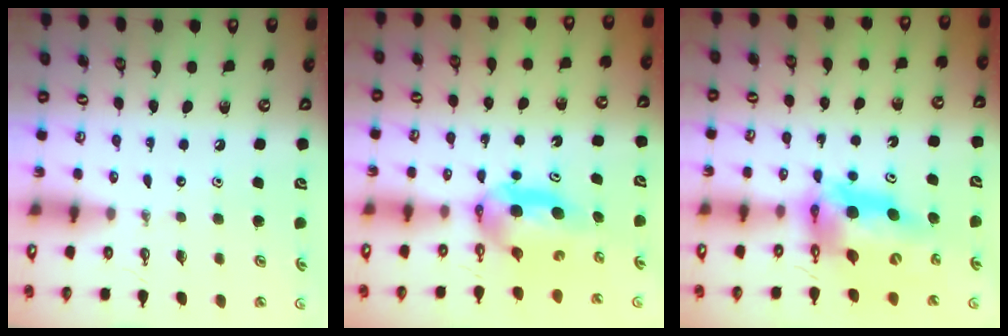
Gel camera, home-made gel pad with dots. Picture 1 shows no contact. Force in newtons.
{"total": 9.8, "press": 4.7, "slide": 8.5}
{"total": 13.8, "press": 13.8, "slide": 1.2}